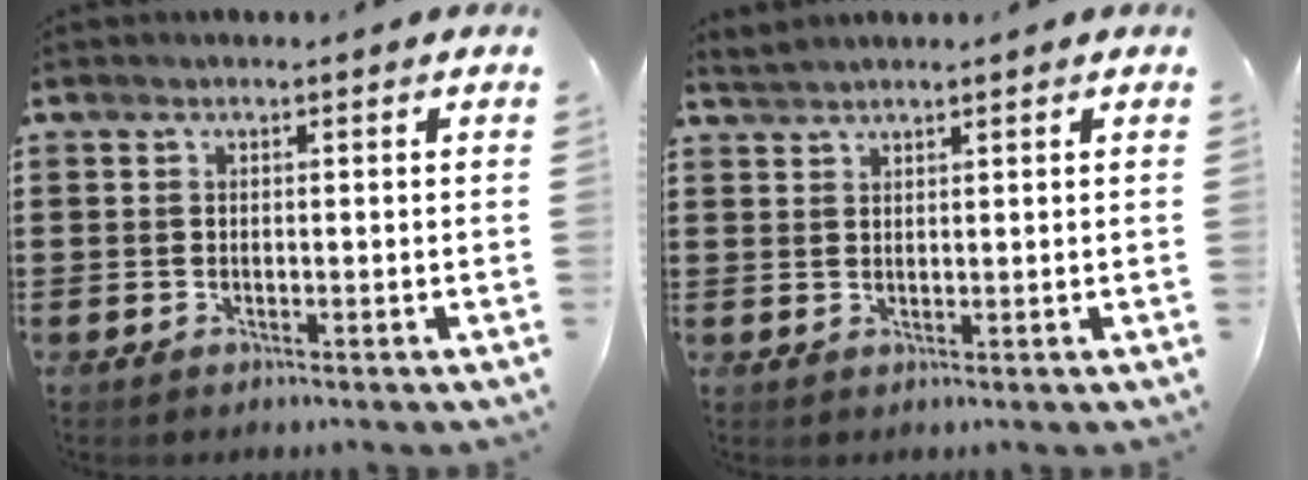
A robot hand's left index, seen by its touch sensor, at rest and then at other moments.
{"total": 1.6, "force": [1.6, -0.2, 0.1], "torque": [-0.005, 0.002, 0.032]}